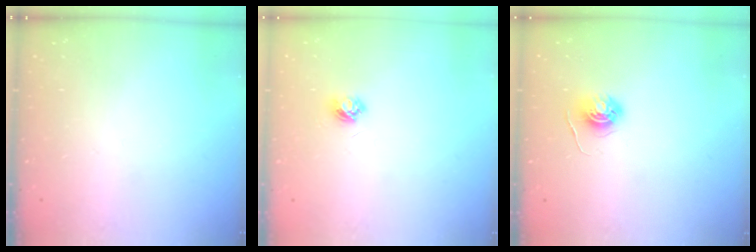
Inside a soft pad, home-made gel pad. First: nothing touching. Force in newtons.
{"total": 3.6, "press": 3.5, "slide": 0.4}
{"total": 5.3, "press": 5.3, "slide": 0.5}